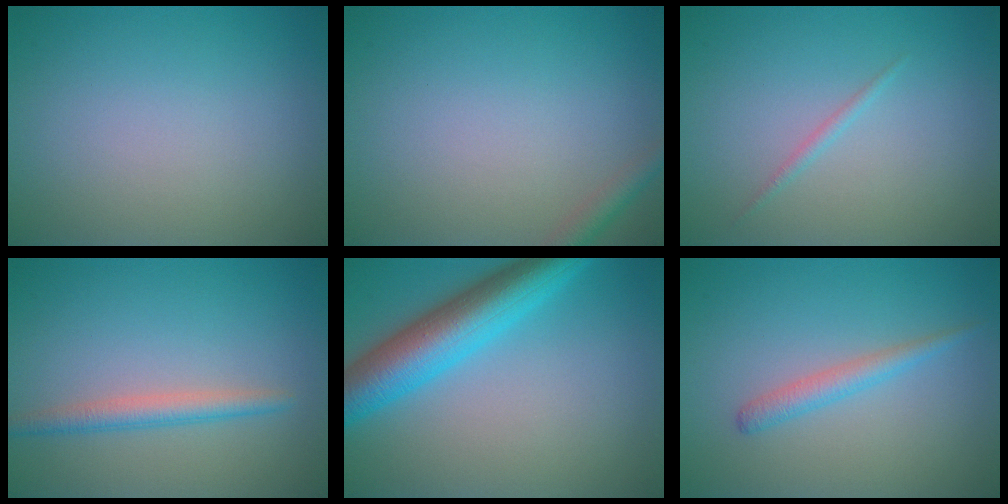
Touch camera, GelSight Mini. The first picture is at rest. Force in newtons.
{"total": 1.5, "press": 1.5, "slide": 0.0}
{"total": 0.7, "press": 0.7, "slide": 0.1}
{"total": 2.3, "press": 2.3, "slide": 0.1}
{"total": 7.6, "press": 7.6, "slide": 0.3}
{"total": 1.8, "press": 1.8, "slide": 0.0}